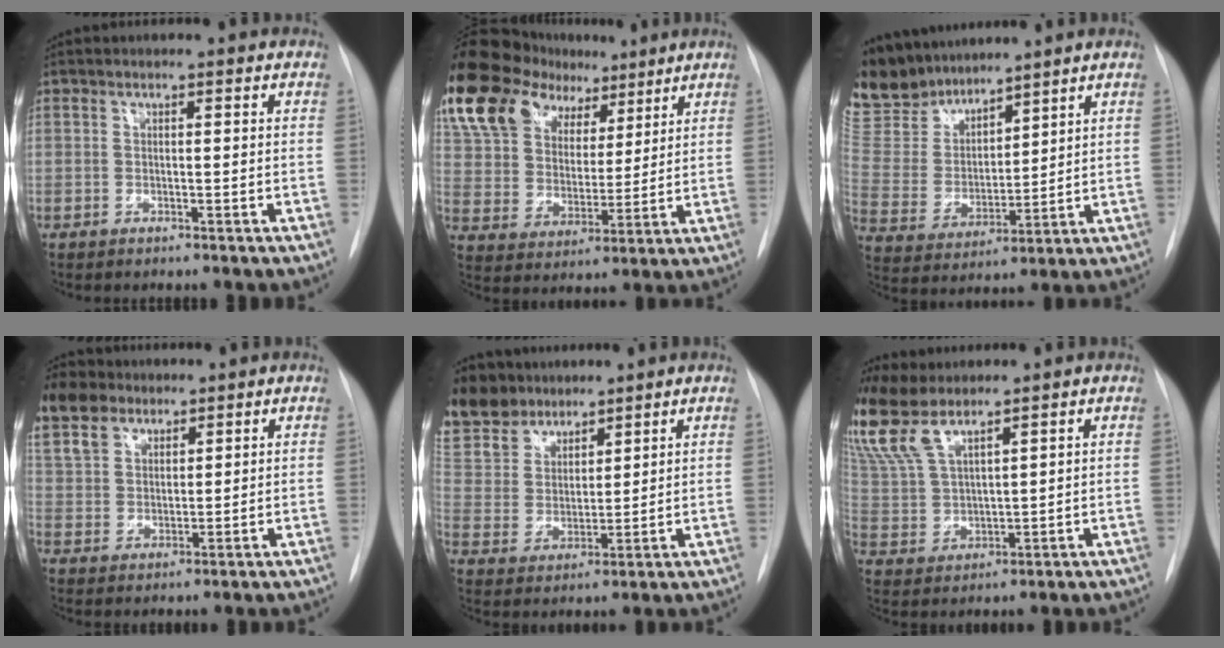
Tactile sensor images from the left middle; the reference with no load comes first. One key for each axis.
{"total": 19.6, "fx": 12.8, "fy": 11.3, "fz": 9.5, "tx": -0.185, "ty": 0.065, "tz": 0.230}
{"total": 11.8, "fx": 10.9, "fy": 3.9, "fz": 2.0, "tx": -0.056, "ty": 0.008, "tz": 0.231}
{"total": 10.0, "fx": 7.4, "fy": 5.7, "fz": 3.4, "tx": -0.083, "ty": 0.027, "tz": 0.146}
{"total": 18.9, "fx": 15.0, "fy": 9.8, "fz": 6.0, "tx": -0.165, "ty": 0.037, "tz": 0.293}
{"total": 15.1, "fx": 11.8, "fy": 5.1, "fz": 7.8, "tx": -0.198, "ty": 0.016, "tz": 0.244}